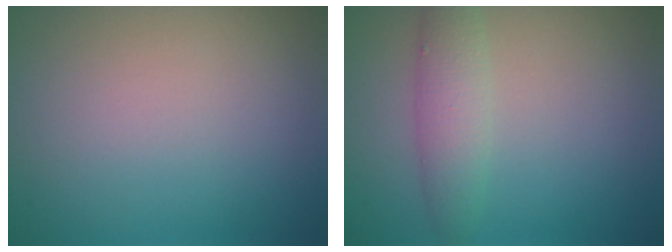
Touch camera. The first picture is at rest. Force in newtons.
{"total": 2.9, "press": 2.9, "slide": 0.0}